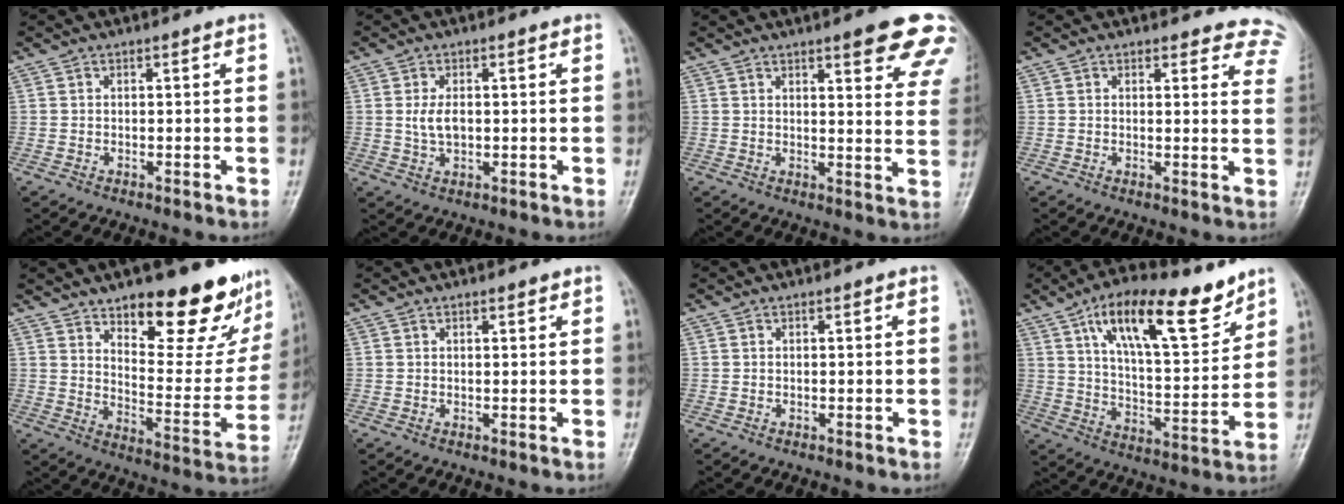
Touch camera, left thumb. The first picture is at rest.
{"total": 3.6, "force": [0.3, 2.0, 3.0], "torque": [-0.060, -0.002, 0.008]}
{"total": 14.7, "force": [9.2, 3.8, 10.8], "torque": [-0.100, -0.037, 0.098]}
{"total": 10.3, "force": [9.6, 3.7, 1.0], "torque": [0.052, -0.056, 0.065]}
{"total": 21.5, "force": [14.5, 8.2, 13.6], "torque": [-0.128, -0.096, 0.209]}
{"total": 0.9, "force": [0.7, 0.3, 0.5], "torque": [-0.008, -0.003, 0.009]}
{"total": 0.0}
{"total": 19.1, "force": [11.3, 7.0, 13.7], "torque": [-0.186, -0.050, 0.193]}